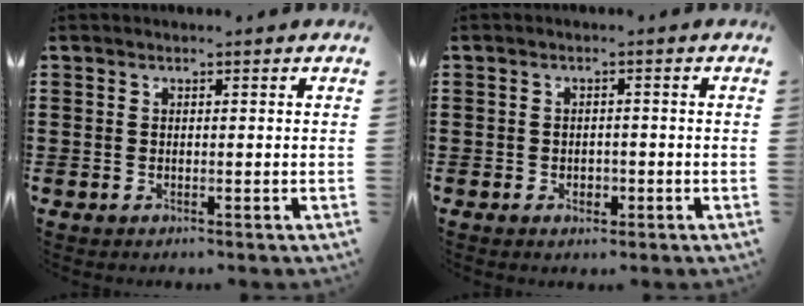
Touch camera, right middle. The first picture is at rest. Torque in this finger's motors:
{"motor_torque": [0.02, 0.00, 0.02, 0.00]}